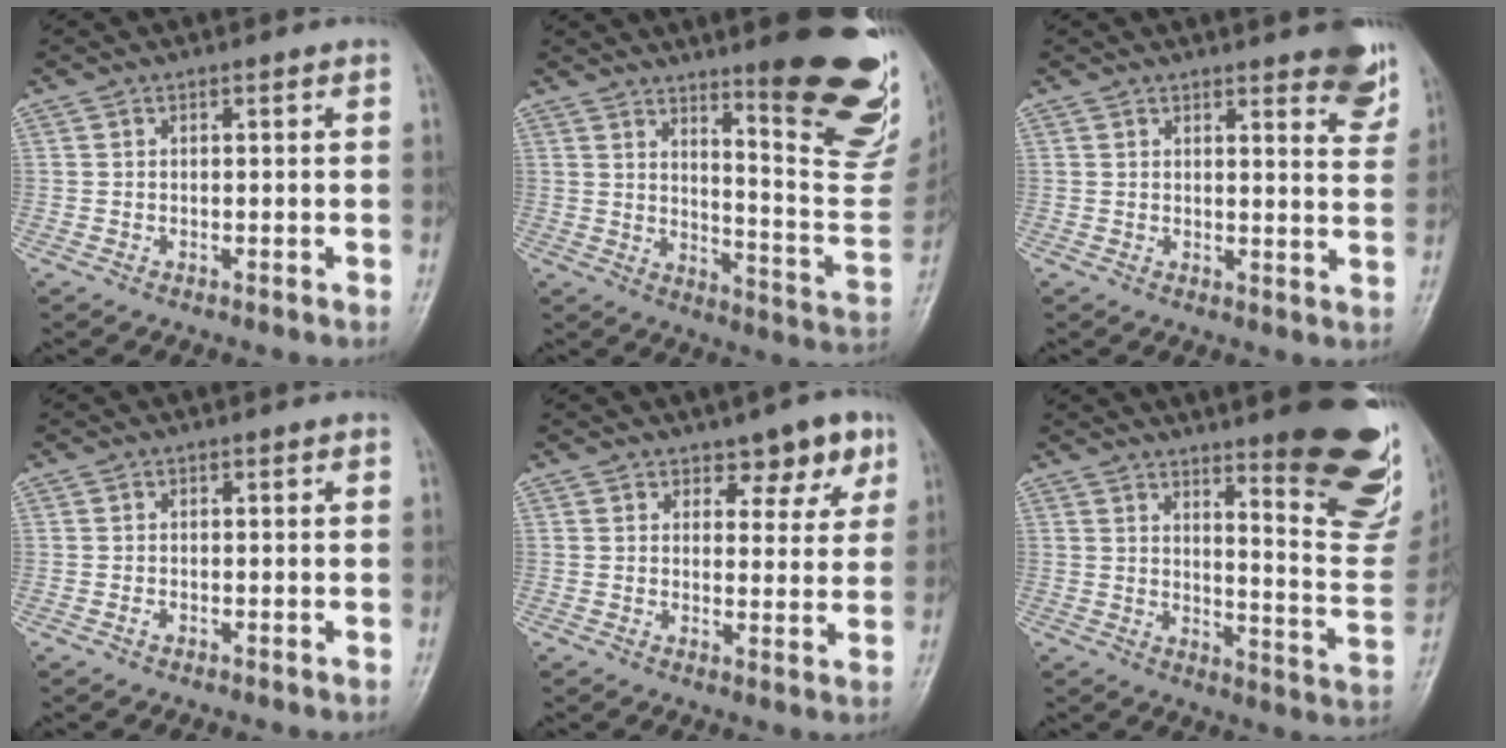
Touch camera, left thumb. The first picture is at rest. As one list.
[{"total": 23.7, "force": [13.7, 4.9, 18.8], "torque": [-0.208, -0.096, 0.191]}, {"total": 7.7, "force": [5.4, 2.1, 5.1], "torque": [-0.038, -0.032, 0.060]}, {"total": 0.6, "force": [-0.3, 0.4, 0.3], "torque": [-0.005, 0.000, -0.006]}, {"total": 6.3, "force": [4.0, 3.5, 3.5], "torque": [-0.009, -0.021, 0.053]}, {"total": 22.0, "force": [13.7, 5.0, 16.5], "torque": [-0.171, -0.102, 0.178]}]